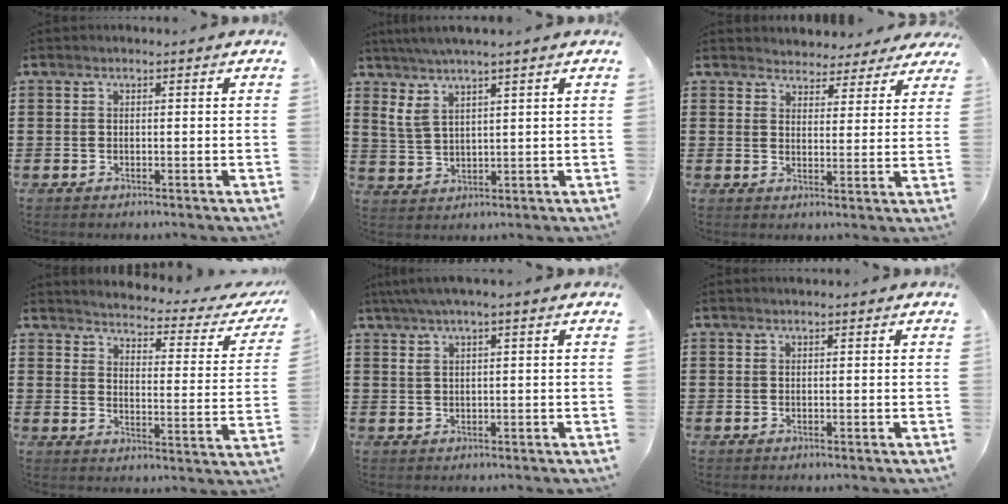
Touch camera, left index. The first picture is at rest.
{"total": 4.4, "force": [2.7, 0.9, 3.4], "torque": [-0.072, 0.000, 0.049]}
{"total": 3.8, "force": [3.6, 1.1, -0.2], "torque": [-0.016, -0.012, 0.065]}
{"total": 2.5, "force": [2.4, -0.2, 0.6], "torque": [-0.023, -0.031, 0.030]}
{"total": 2.3, "force": [0.7, 0.2, 2.1], "torque": [-0.040, 0.002, 0.012]}
{"total": 0.0}